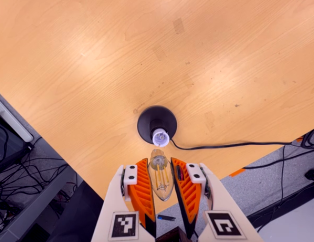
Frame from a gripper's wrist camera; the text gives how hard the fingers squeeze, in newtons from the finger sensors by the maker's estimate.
{"total": 14.5, "left": 15.7, "right": 13.4}